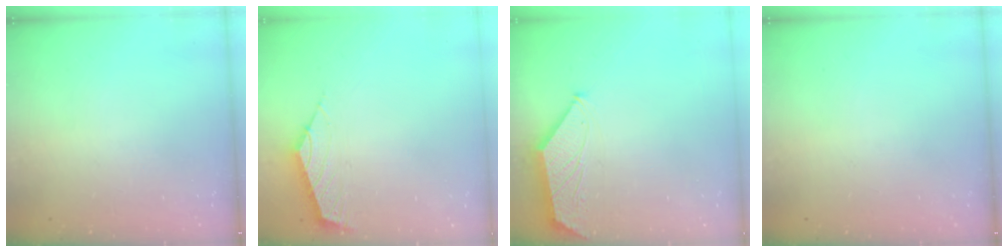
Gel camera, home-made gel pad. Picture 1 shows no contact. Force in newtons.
{"total": 2.5, "press": 2.4, "slide": 0.6}
{"total": 1.1, "press": 1.1, "slide": 0.2}
{"total": 0.0}